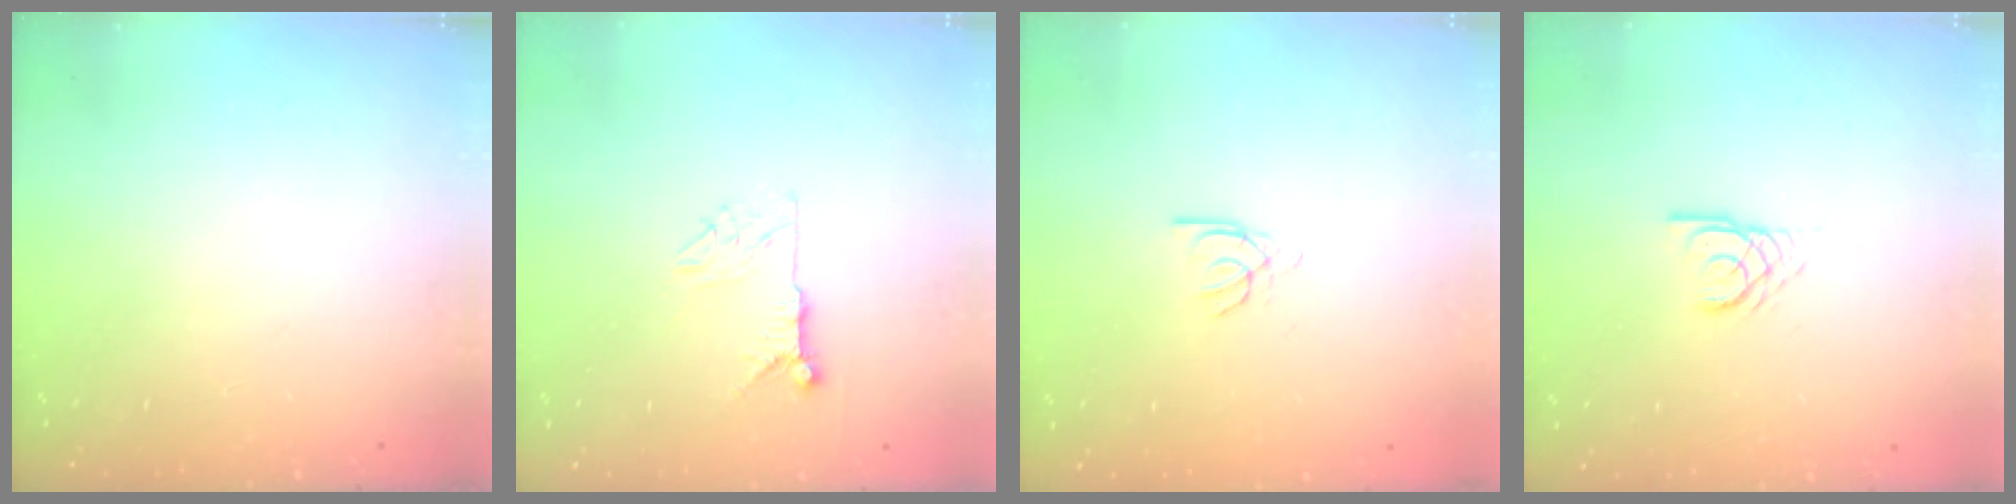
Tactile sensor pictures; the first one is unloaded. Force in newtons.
{"total": 7.2, "press": 7.2, "slide": 0.5}
{"total": 2.2, "press": 2.2, "slide": 0.2}
{"total": 2.8, "press": 2.8, "slide": 0.1}